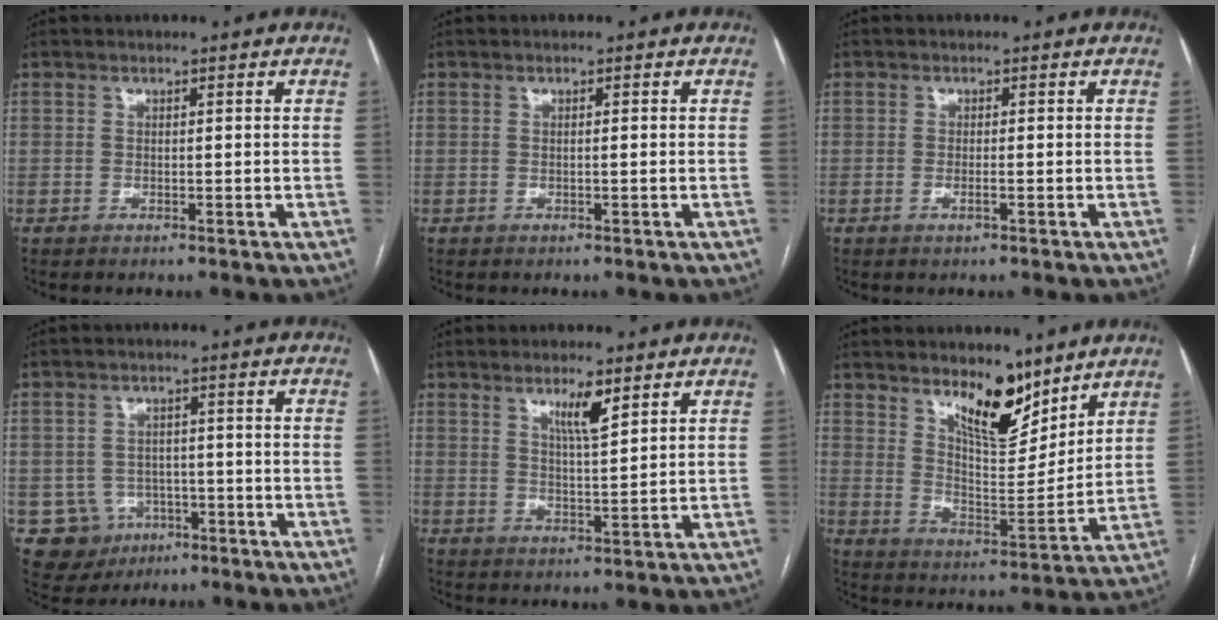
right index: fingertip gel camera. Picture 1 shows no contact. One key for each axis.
{"total": 0.5, "fx": -0.1, "fy": -0.1, "fz": 0.5, "tx": -0.008, "ty": 0.001, "tz": 0.000}
{"total": 1.0, "fx": -0.4, "fy": 0.1, "fz": 0.9, "tx": -0.020, "ty": -0.001, "tz": -0.005}
{"total": 7.2, "fx": -2.6, "fy": 6.6, "fz": 1.0, "tx": -0.021, "ty": 0.010, "tz": -0.027}
{"total": 4.6, "fx": 2.8, "fy": 0.4, "fz": 3.7, "tx": -0.064, "ty": -0.006, "tz": 0.049}
{"total": 10.3, "fx": 7.5, "fy": 3.3, "fz": 6.3, "tx": -0.107, "ty": -0.017, "tz": 0.136}